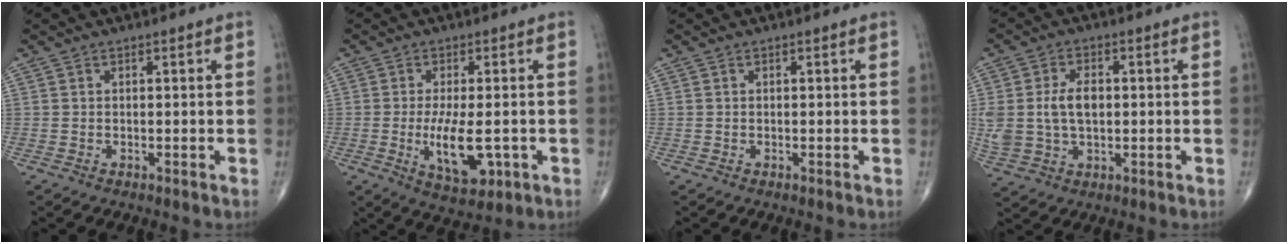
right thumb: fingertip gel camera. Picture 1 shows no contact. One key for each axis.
{"total": 9.3, "fx": -1.9, "fy": 3.7, "fz": 8.4, "tx": -0.142, "ty": -0.017, "tz": -0.023}
{"total": 0.0}
{"total": 9.7, "fx": 0.5, "fy": 6.2, "fz": 7.4, "tx": -0.153, "ty": 0.008, "tz": 0.019}